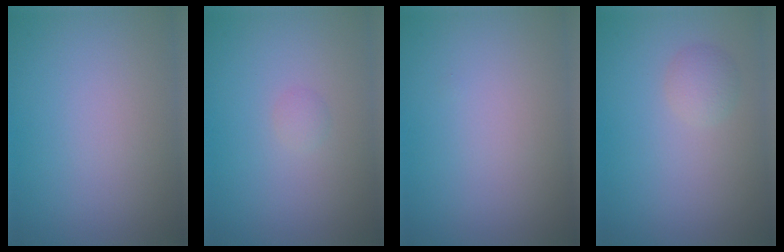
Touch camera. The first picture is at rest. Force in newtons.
{"total": 0.7, "press": 0.7, "slide": 0.0}
{"total": 0.0}
{"total": 1.6, "press": 1.6, "slide": 0.1}